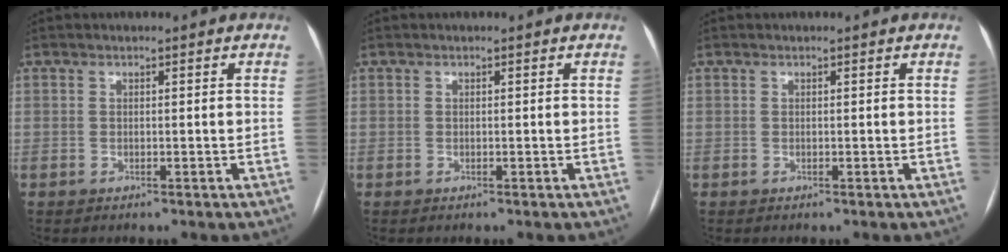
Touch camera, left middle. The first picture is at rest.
{"total": 0.0}
{"total": 0.0}